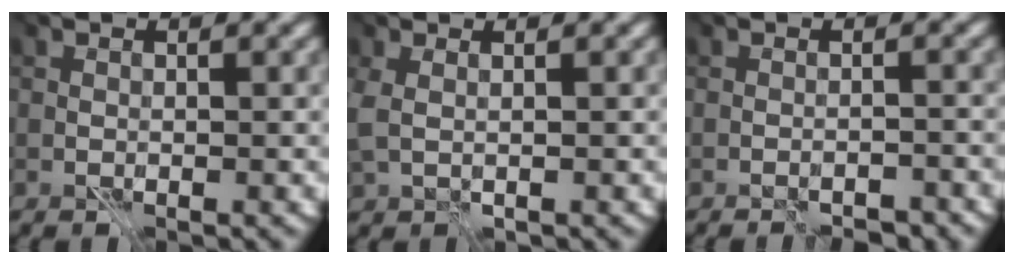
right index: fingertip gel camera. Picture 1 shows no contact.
{"total": 4.1, "force": [1.4, 2.8, 2.7], "torque": [-0.092, 0.018, 0.041]}
{"total": 2.9, "force": [-2.9, -0.2, 0.3], "torque": [0.009, 0.012, -0.027]}